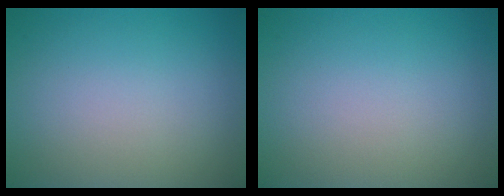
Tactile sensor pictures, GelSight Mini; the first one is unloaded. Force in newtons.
{"total": 0.0}